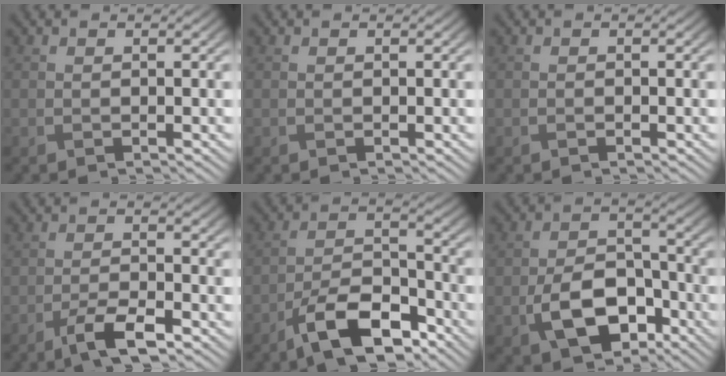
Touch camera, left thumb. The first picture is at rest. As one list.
[{"total": 0.0}, {"total": 0.0}, {"total": 4.5, "force": [-2.8, 1.2, 3.3], "torque": [-0.068, 0.000, -0.056]}, {"total": 10.0, "force": [-6.5, 3.9, 6.6], "torque": [-0.115, 0.000, -0.133]}, {"total": 9.3, "force": [-3.8, 5.7, 6.4], "torque": [-0.133, -0.007, -0.066]}]